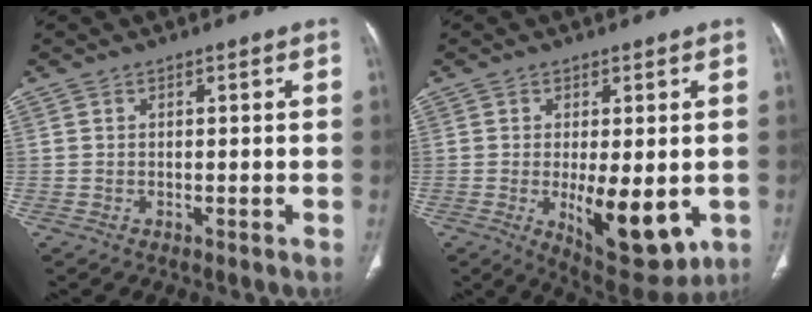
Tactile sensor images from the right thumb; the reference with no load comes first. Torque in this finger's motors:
{"motor_torque": [1.79, 1.56, 0.32, -0.43, 0.34]}